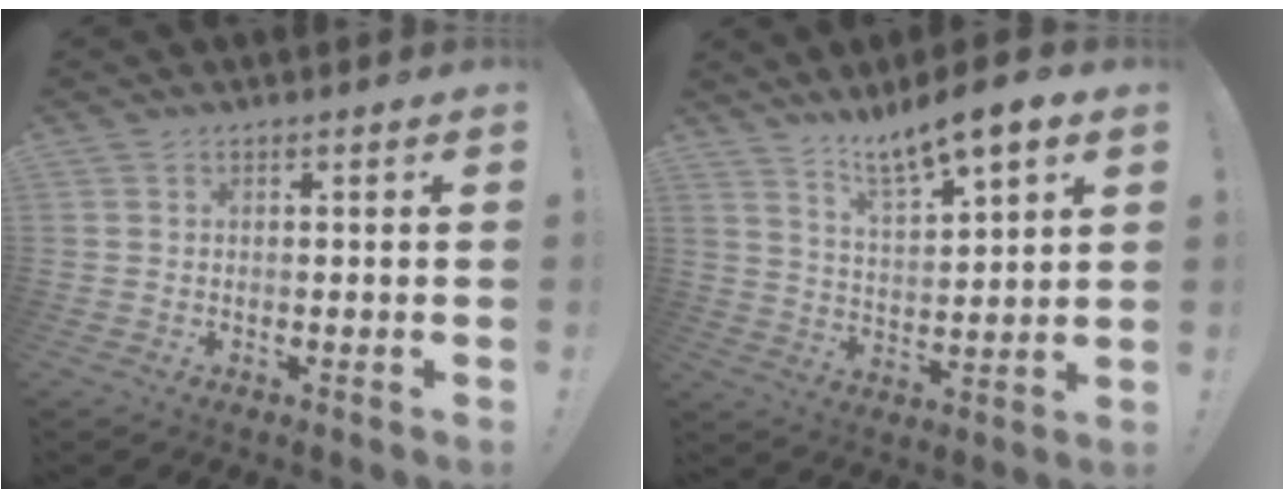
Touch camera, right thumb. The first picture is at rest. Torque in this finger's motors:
{"motor_torque": [-0.04, 1.93, 0.10, 0.16, 0.09]}